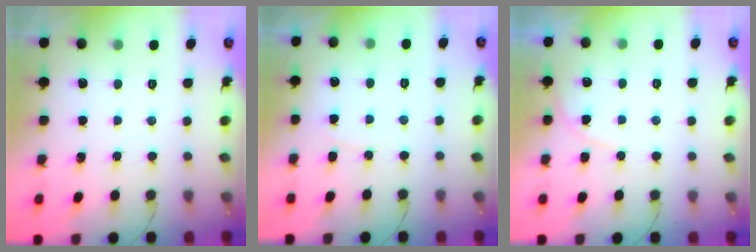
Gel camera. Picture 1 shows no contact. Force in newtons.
{"total": 3.9, "press": 3.8, "slide": 0.5}
{"total": 6.9, "press": 6.9, "slide": 0.6}